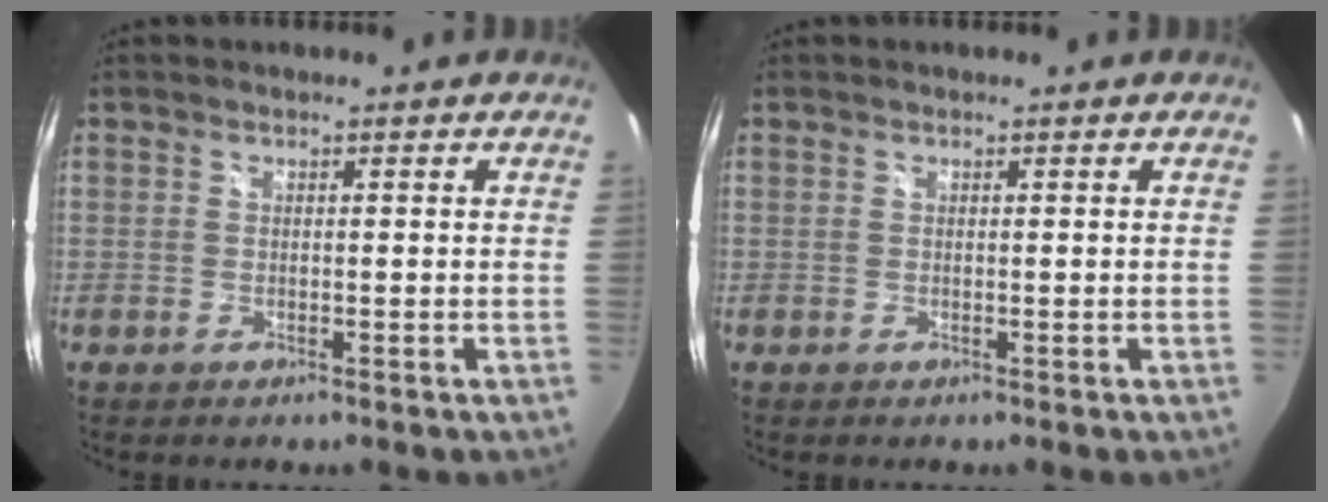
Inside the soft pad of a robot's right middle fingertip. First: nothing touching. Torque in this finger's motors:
{"motor_torque": [0.63, -0.74, -0.04, 0.00]}